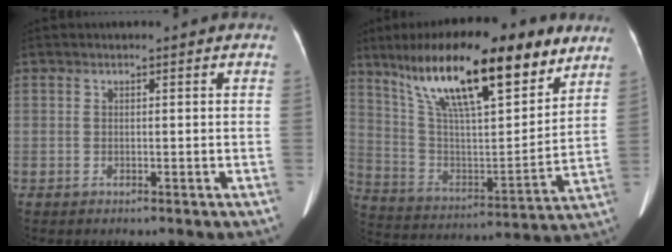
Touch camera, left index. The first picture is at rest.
{"total": 24.7, "force": [15.8, 5.7, 18.1], "torque": [-0.319, 0.025, 0.271]}